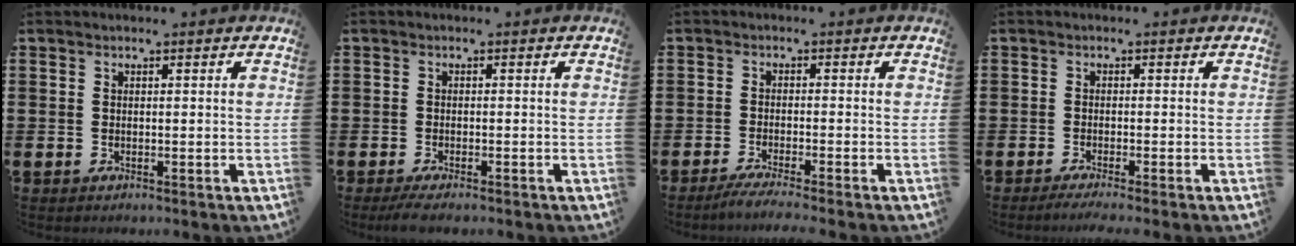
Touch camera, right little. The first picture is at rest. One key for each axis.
{"total": 1.3, "fx": -1.0, "fy": 0.1, "fz": 0.9, "tx": -0.016, "ty": 0.000, "tz": -0.018}
{"total": 2.4, "fx": -1.8, "fy": -0.1, "fz": 1.5, "tx": -0.023, "ty": -0.001, "tz": -0.033}
{"total": 1.2, "fx": -0.9, "fy": -0.1, "fz": 0.8, "tx": -0.011, "ty": -0.001, "tz": -0.017}